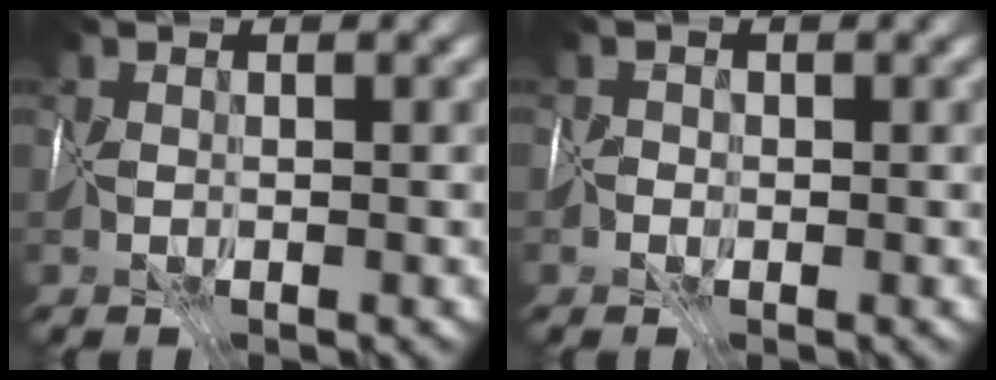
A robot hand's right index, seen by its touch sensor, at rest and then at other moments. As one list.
[{"total": 0.9, "force": [-0.3, 0.0, -0.9], "torque": [0.031, 0.009, -0.015]}]